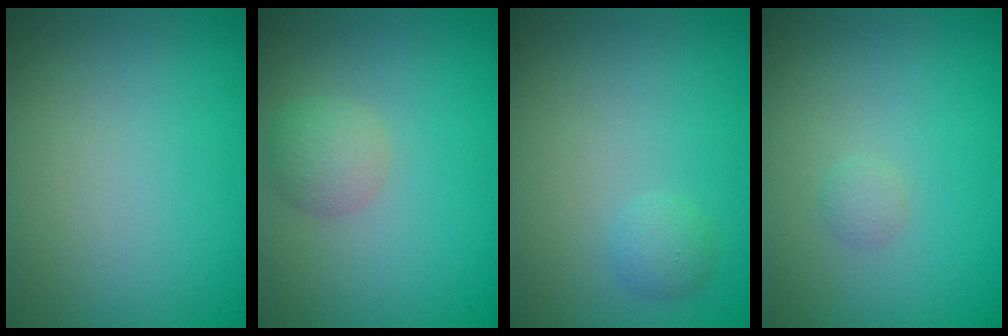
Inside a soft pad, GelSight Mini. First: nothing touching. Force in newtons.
{"total": 2.1, "press": 2.1, "slide": 0.2}
{"total": 1.1, "press": 1.1, "slide": 0.1}
{"total": 0.7, "press": 0.7, "slide": 0.1}